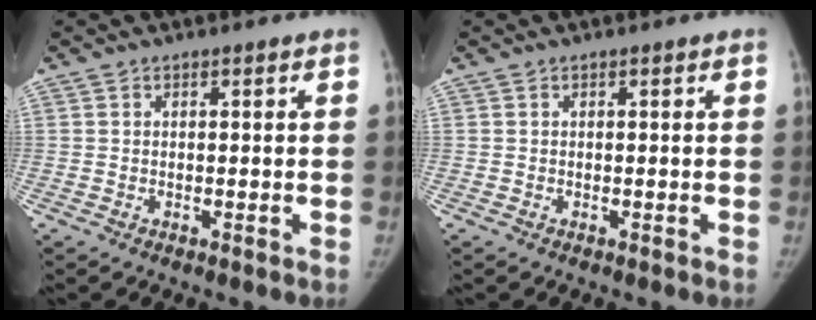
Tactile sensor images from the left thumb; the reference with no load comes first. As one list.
[{"total": 0.0}]